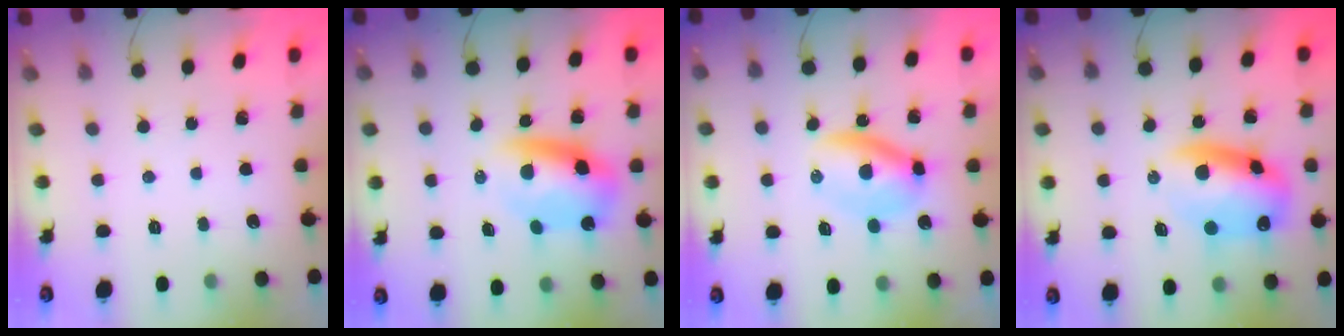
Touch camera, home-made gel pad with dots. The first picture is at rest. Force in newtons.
{"total": 9.5, "press": 9.1, "slide": 2.5}
{"total": 5.8, "press": 5.8, "slide": 0.7}
{"total": 13.3, "press": 13.0, "slide": 2.9}